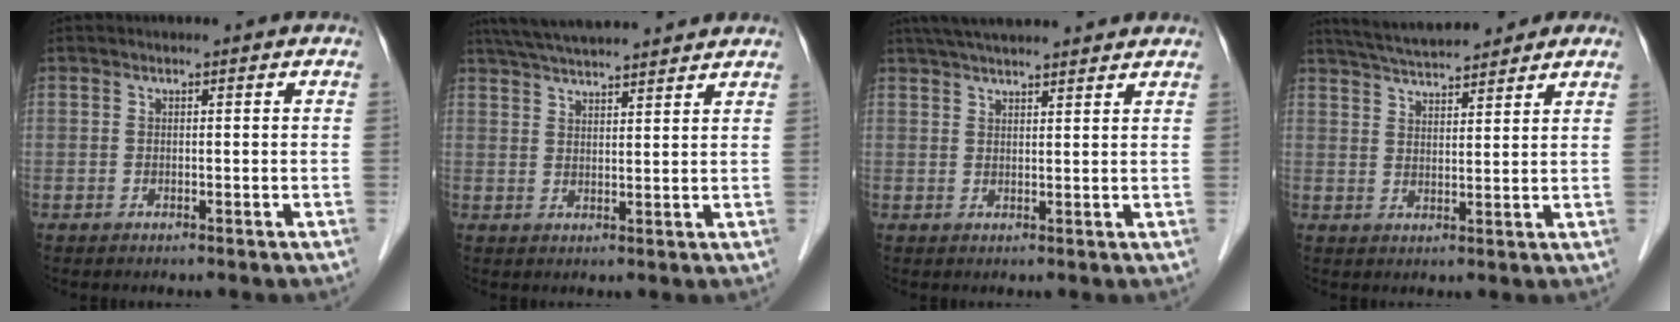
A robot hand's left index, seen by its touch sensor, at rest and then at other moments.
{"total": 13.0, "force": [11.7, 1.2, 5.6], "torque": [-0.101, 0.040, 0.178]}
{"total": 12.5, "force": [11.0, 1.6, 5.8], "torque": [-0.094, 0.046, 0.158]}
{"total": 10.7, "force": [9.5, 1.8, 4.6], "torque": [-0.079, 0.023, 0.143]}